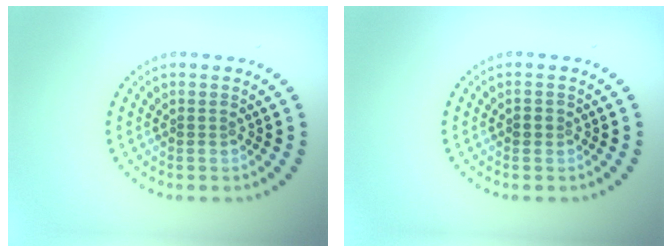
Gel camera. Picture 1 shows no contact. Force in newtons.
{"total": 0.8, "press": 0.7, "slide": 0.4}